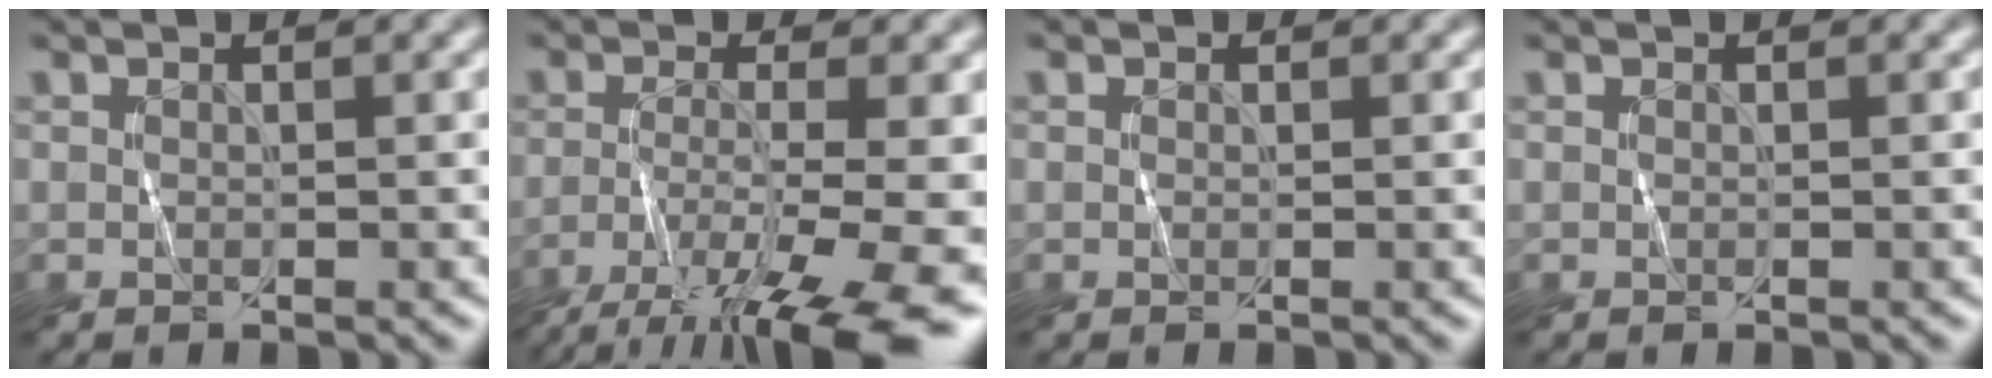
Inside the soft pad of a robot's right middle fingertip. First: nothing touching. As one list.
[{"total": 10.9, "force": [-6.6, 2.5, 8.3], "torque": [-0.151, -0.018, -0.107]}, {"total": 0.0}, {"total": 0.0}]